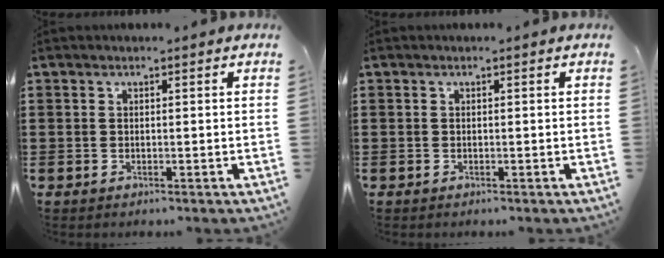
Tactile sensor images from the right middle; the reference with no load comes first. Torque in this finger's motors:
{"motor_torque": [-1.07, 1.08, -0.02, -0.01]}